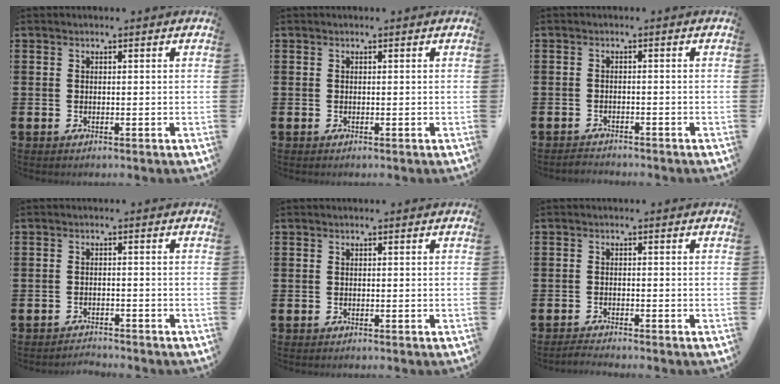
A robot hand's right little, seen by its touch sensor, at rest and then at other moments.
{"total": 0.0}
{"total": 1.2, "force": [-1.1, 0.0, -0.1], "torque": [-0.002, 0.003, -0.024]}
{"total": 1.6, "force": [-1.6, -0.1, -0.2], "torque": [-0.001, 0.005, -0.034]}
{"total": 0.0}
{"total": 1.2, "force": [-1.1, -0.1, 0.3], "torque": [-0.007, 0.001, -0.022]}